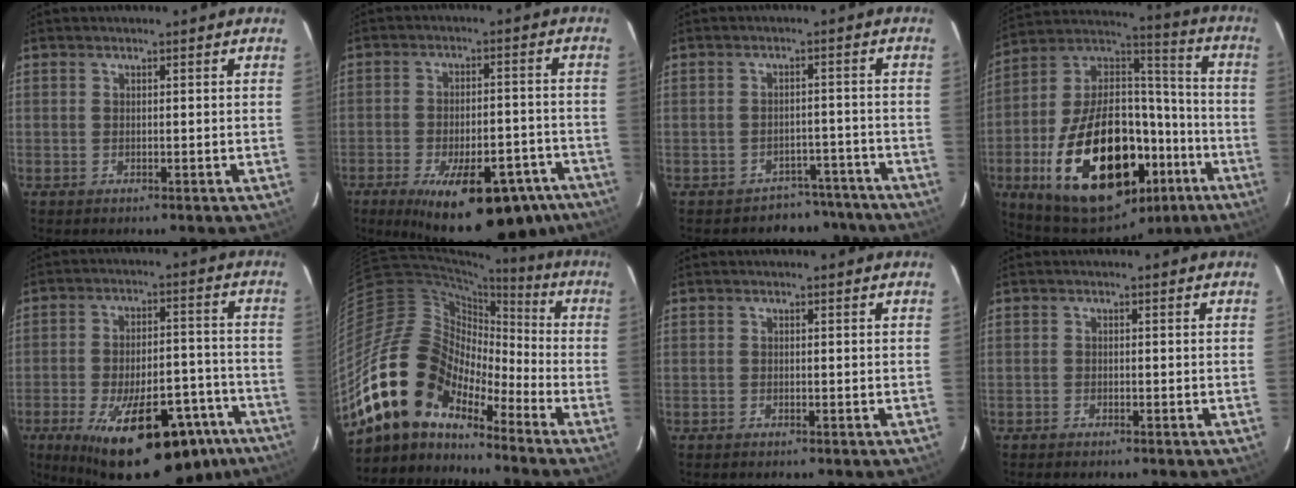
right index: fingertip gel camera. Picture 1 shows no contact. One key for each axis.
{"total": 22.0, "fx": -15.1, "fy": 8.6, "fz": 13.5, "tx": -0.214, "ty": -0.013, "tz": -0.196}
{"total": 7.2, "fx": -5.9, "fy": 4.0, "fz": -0.2, "tx": 0.012, "ty": 0.037, "tz": -0.066}
{"total": 31.9, "fx": -13.4, "fy": 17.8, "fz": 22.8, "tx": -0.424, "ty": 0.029, "tz": -0.184}
{"total": 25.7, "fx": -16.4, "fy": 10.4, "fz": 16.8, "tx": -0.272, "ty": -0.007, "tz": -0.216}
{"total": 17.3, "fx": -13.1, "fy": 8.1, "fz": 7.8, "tx": -0.143, "ty": 0.008, "tz": -0.259}
{"total": 0.0}
{"total": 0.9, "fx": -0.9, "fy": 0.3, "fz": 0.2, "tx": -0.012, "ty": 0.002, "tz": -0.017}